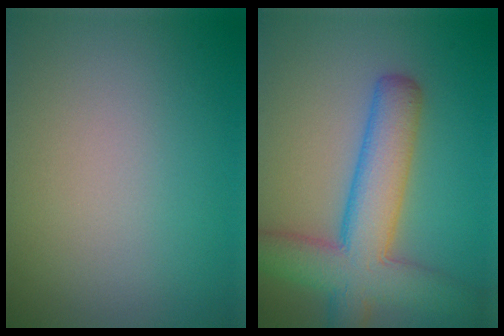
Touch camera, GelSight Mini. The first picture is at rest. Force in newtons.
{"total": 7.9, "press": 7.9, "slide": 0.3}